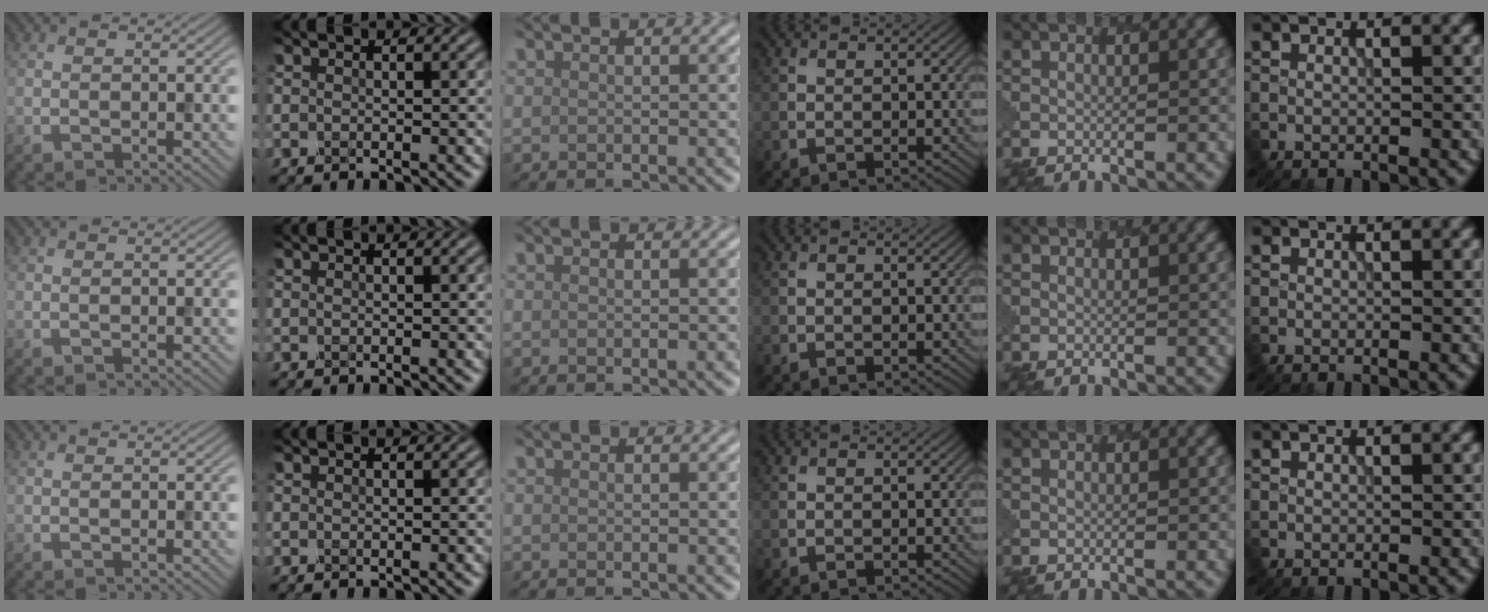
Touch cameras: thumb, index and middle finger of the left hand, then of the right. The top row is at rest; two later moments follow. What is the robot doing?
{"motion": "dispense", "object": "spray bottle"}